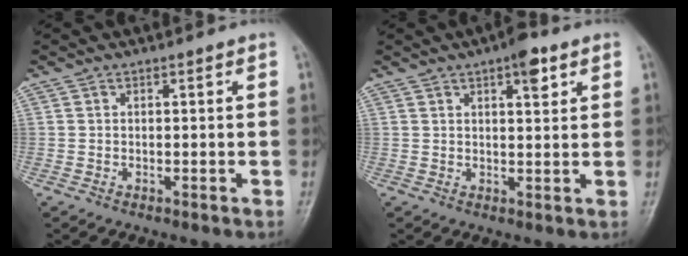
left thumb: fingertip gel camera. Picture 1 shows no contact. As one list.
[{"total": 5.1, "force": [2.7, 1.8, 3.9], "torque": [-0.044, -0.009, 0.035]}]